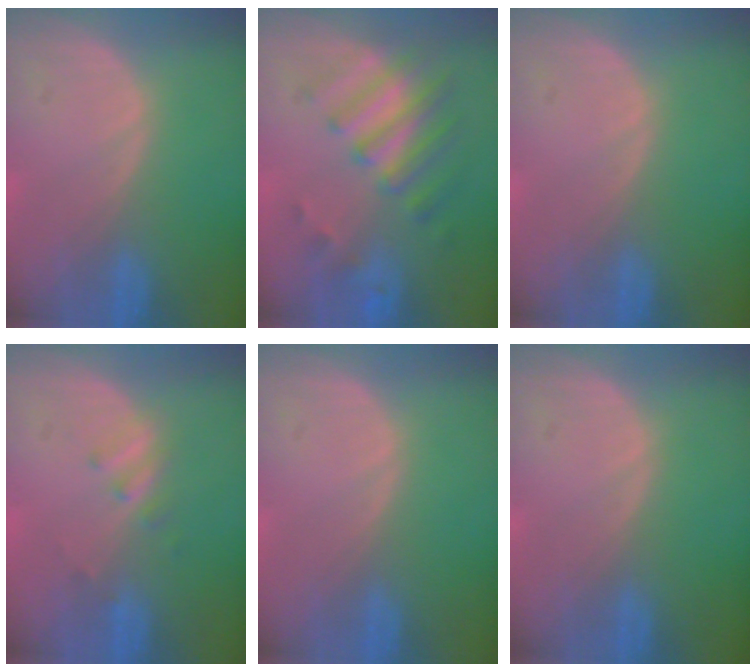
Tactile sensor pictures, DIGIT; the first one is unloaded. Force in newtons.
{"total": 7.9, "press": 7.1, "slide": 3.6}
{"total": 0.0}
{"total": 2.5, "press": 2.2, "slide": 1.2}
{"total": 0.0}
{"total": 0.0}